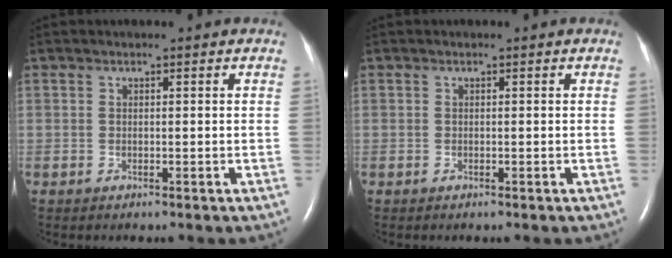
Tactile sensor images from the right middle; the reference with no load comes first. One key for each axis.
{"total": 0.0}